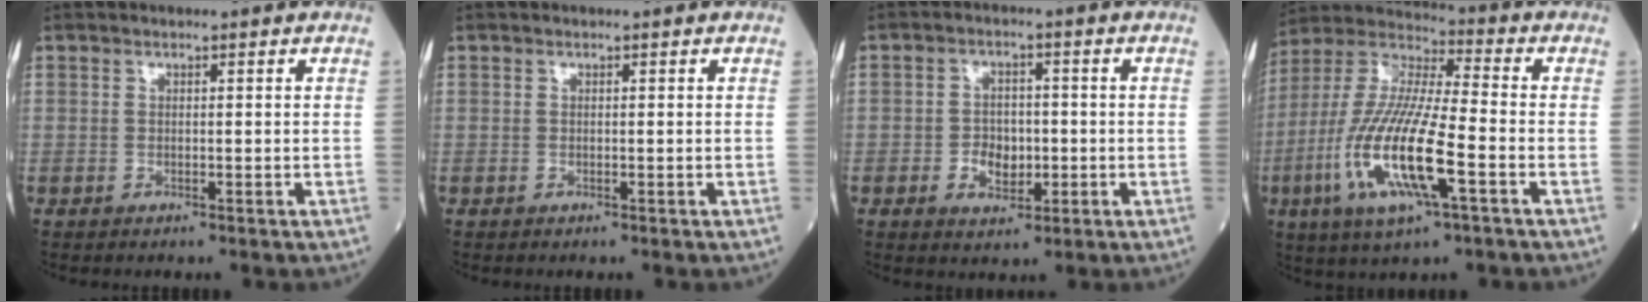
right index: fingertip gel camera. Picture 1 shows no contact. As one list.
[{"total": 0.0}, {"total": 4.8, "force": [-1.2, 3.2, 3.3], "torque": [-0.051, 0.004, -0.016]}, {"total": 17.6, "force": [-5.4, 2.7, 16.5], "torque": [-0.352, -0.018, -0.101]}]